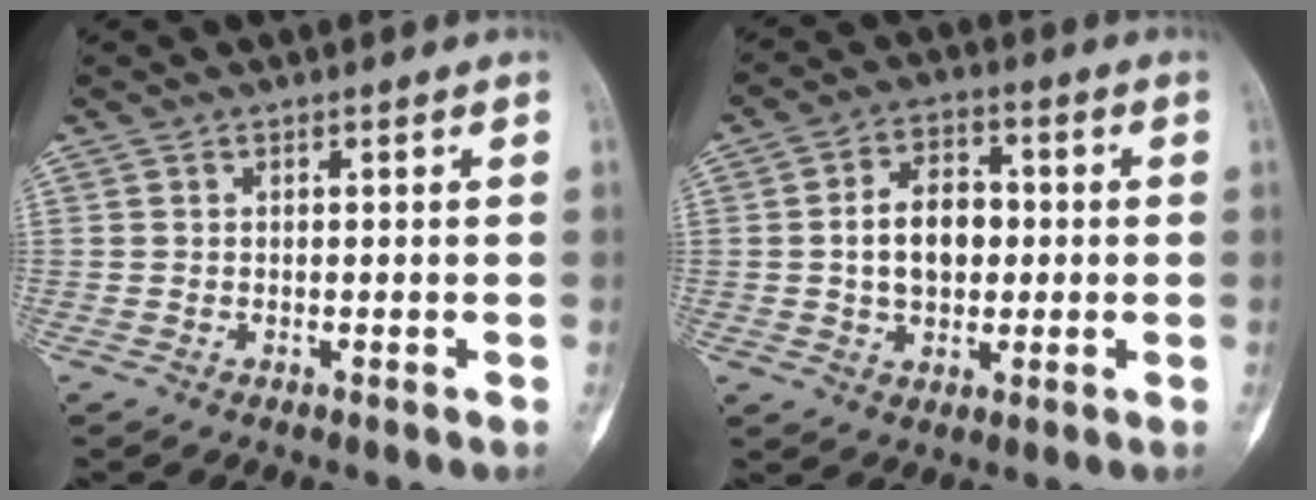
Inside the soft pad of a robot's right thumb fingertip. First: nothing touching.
{"total": 9.8, "force": [0.1, 6.7, 7.1], "torque": [-0.095, 0.015, -0.001]}